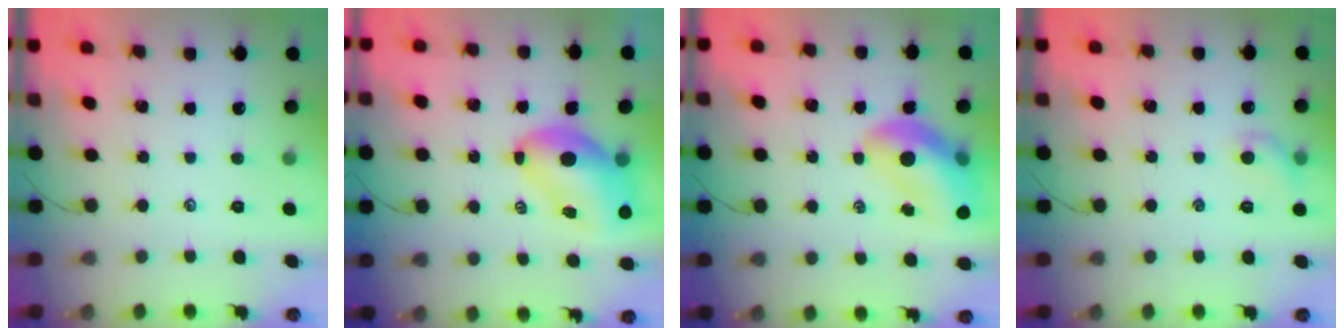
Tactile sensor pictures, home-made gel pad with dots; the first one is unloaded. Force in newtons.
{"total": 10.0, "press": 9.5, "slide": 3.1}
{"total": 13.6, "press": 13.1, "slide": 3.7}
{"total": 6.6, "press": 6.5, "slide": 1.4}